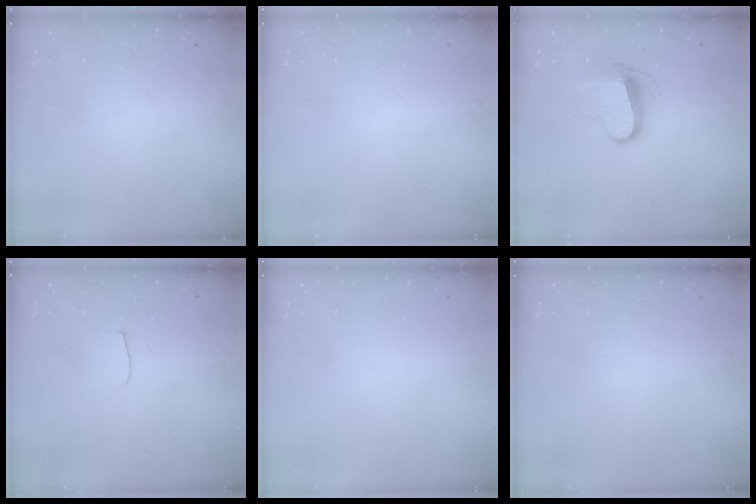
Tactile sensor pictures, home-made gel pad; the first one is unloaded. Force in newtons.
{"total": 0.0}
{"total": 10.0, "press": 10.0, "slide": 0.5}
{"total": 3.3, "press": 3.3, "slide": 0.3}
{"total": 0.0}
{"total": 0.0}